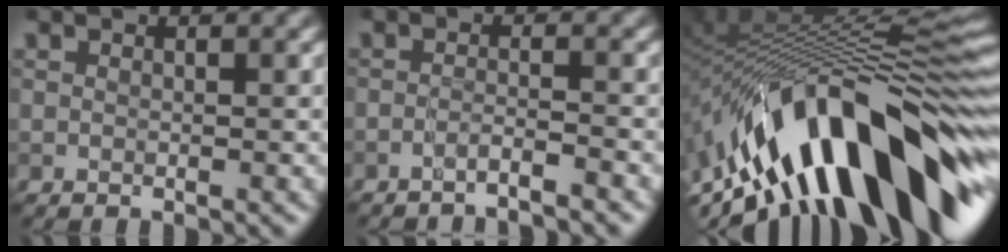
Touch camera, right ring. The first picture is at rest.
{"total": 2.0, "force": [-1.7, 0.1, 1.2], "torque": [-0.013, 0.001, -0.040]}
{"total": 15.1, "force": [-6.8, 6.0, 12.1], "torque": [-0.199, 0.029, -0.108]}